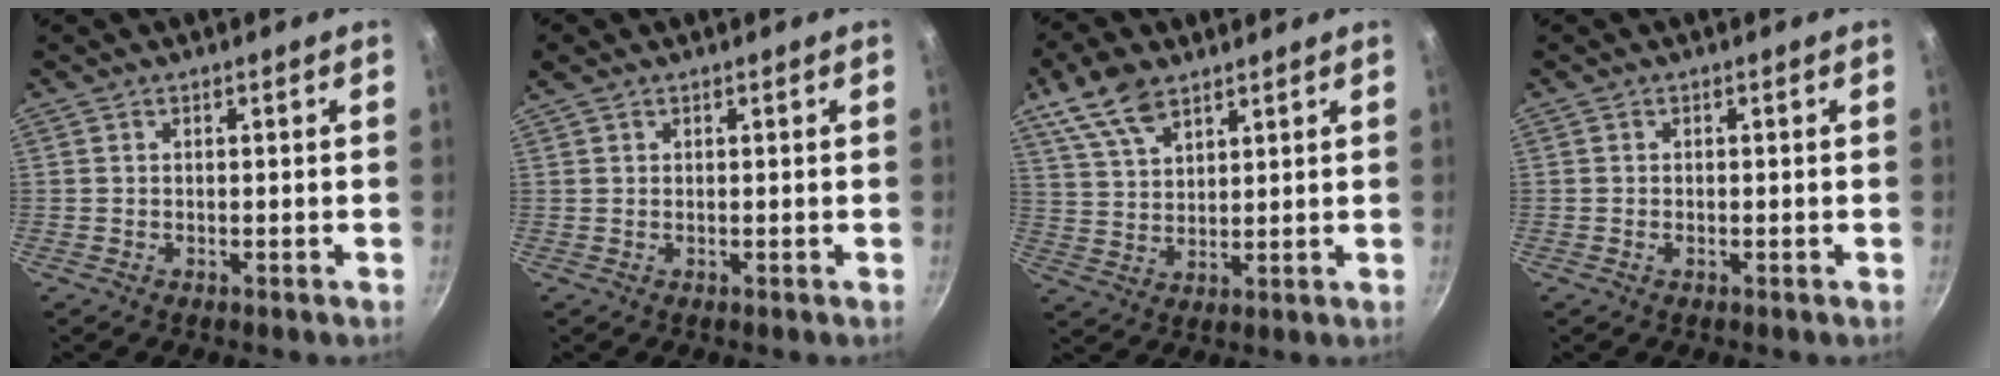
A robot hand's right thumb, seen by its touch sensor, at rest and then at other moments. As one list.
[{"total": 1.8, "force": [1.3, 0.7, 1.0], "torque": [-0.020, 0.005, 0.026]}, {"total": 9.8, "force": [6.4, 4.9, 5.5], "torque": [-0.096, -0.016, 0.129]}, {"total": 0.5, "force": [-0.2, 0.3, 0.4], "torque": [-0.007, 0.002, -0.004]}]